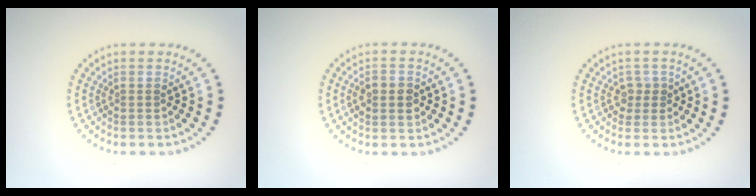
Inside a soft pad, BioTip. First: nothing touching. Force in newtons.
{"total": 2.6, "press": 2.6, "slide": 0.0}
{"total": 1.4, "press": 1.0, "slide": 0.9}